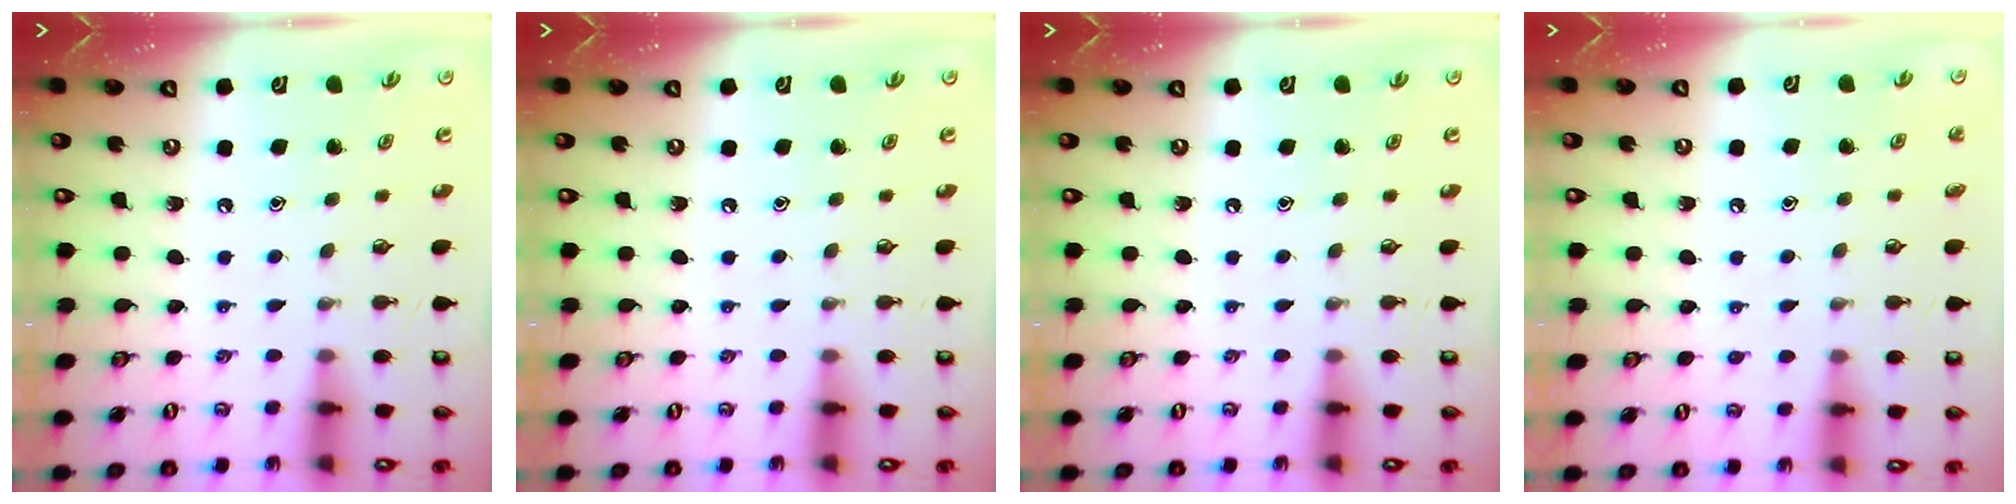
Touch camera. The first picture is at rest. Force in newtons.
{"total": 0.0}
{"total": 0.0}
{"total": 3.6, "press": 3.5, "slide": 0.4}